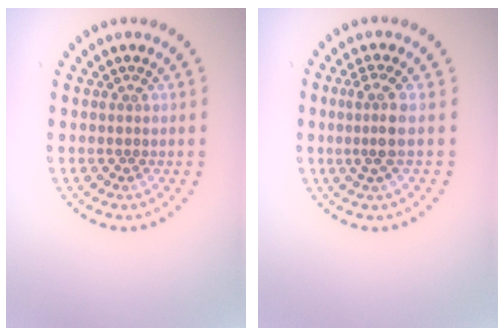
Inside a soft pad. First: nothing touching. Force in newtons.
{"total": 2.4, "press": 1.7, "slide": 1.6}